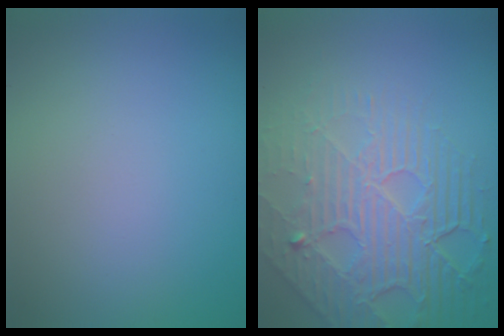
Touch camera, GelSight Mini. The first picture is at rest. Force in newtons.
{"total": 6.1, "press": 5.0, "slide": 3.6}